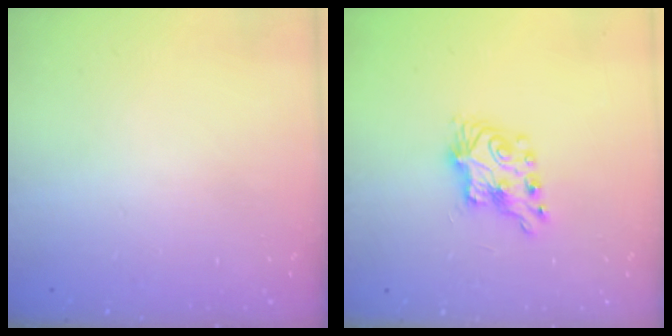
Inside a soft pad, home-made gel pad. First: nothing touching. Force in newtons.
{"total": 7.5, "press": 7.5, "slide": 0.4}